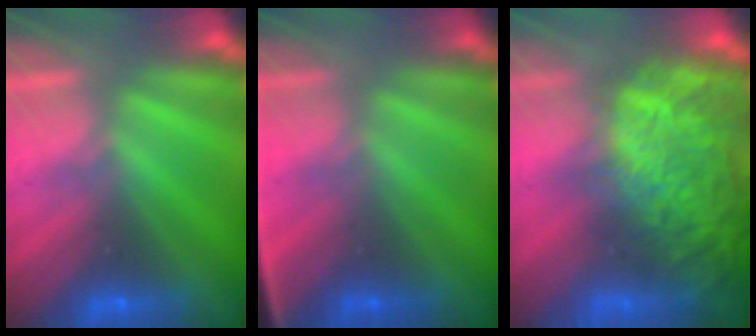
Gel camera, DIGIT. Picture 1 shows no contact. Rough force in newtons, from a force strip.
{"total": 2.7}
{"total": 7.8}